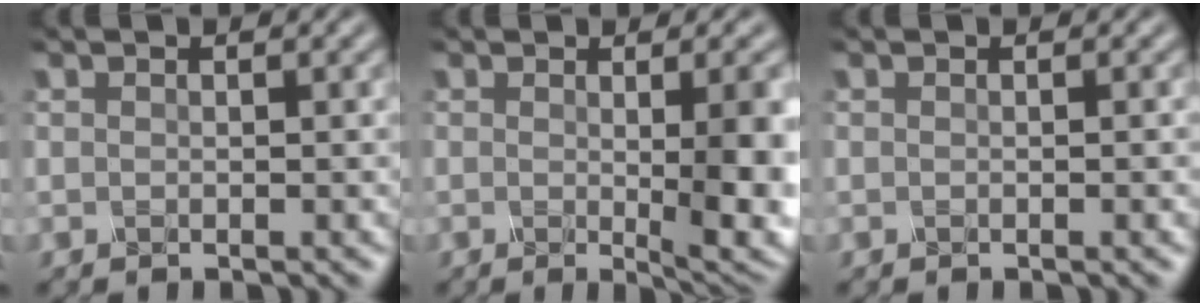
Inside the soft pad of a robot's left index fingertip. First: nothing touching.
{"total": 6.1, "force": [-0.4, 1.5, 5.9], "torque": [-0.065, -0.010, 0.000]}
{"total": 0.5, "force": [-0.1, 0.1, 0.5], "torque": [-0.004, 0.000, -0.001]}